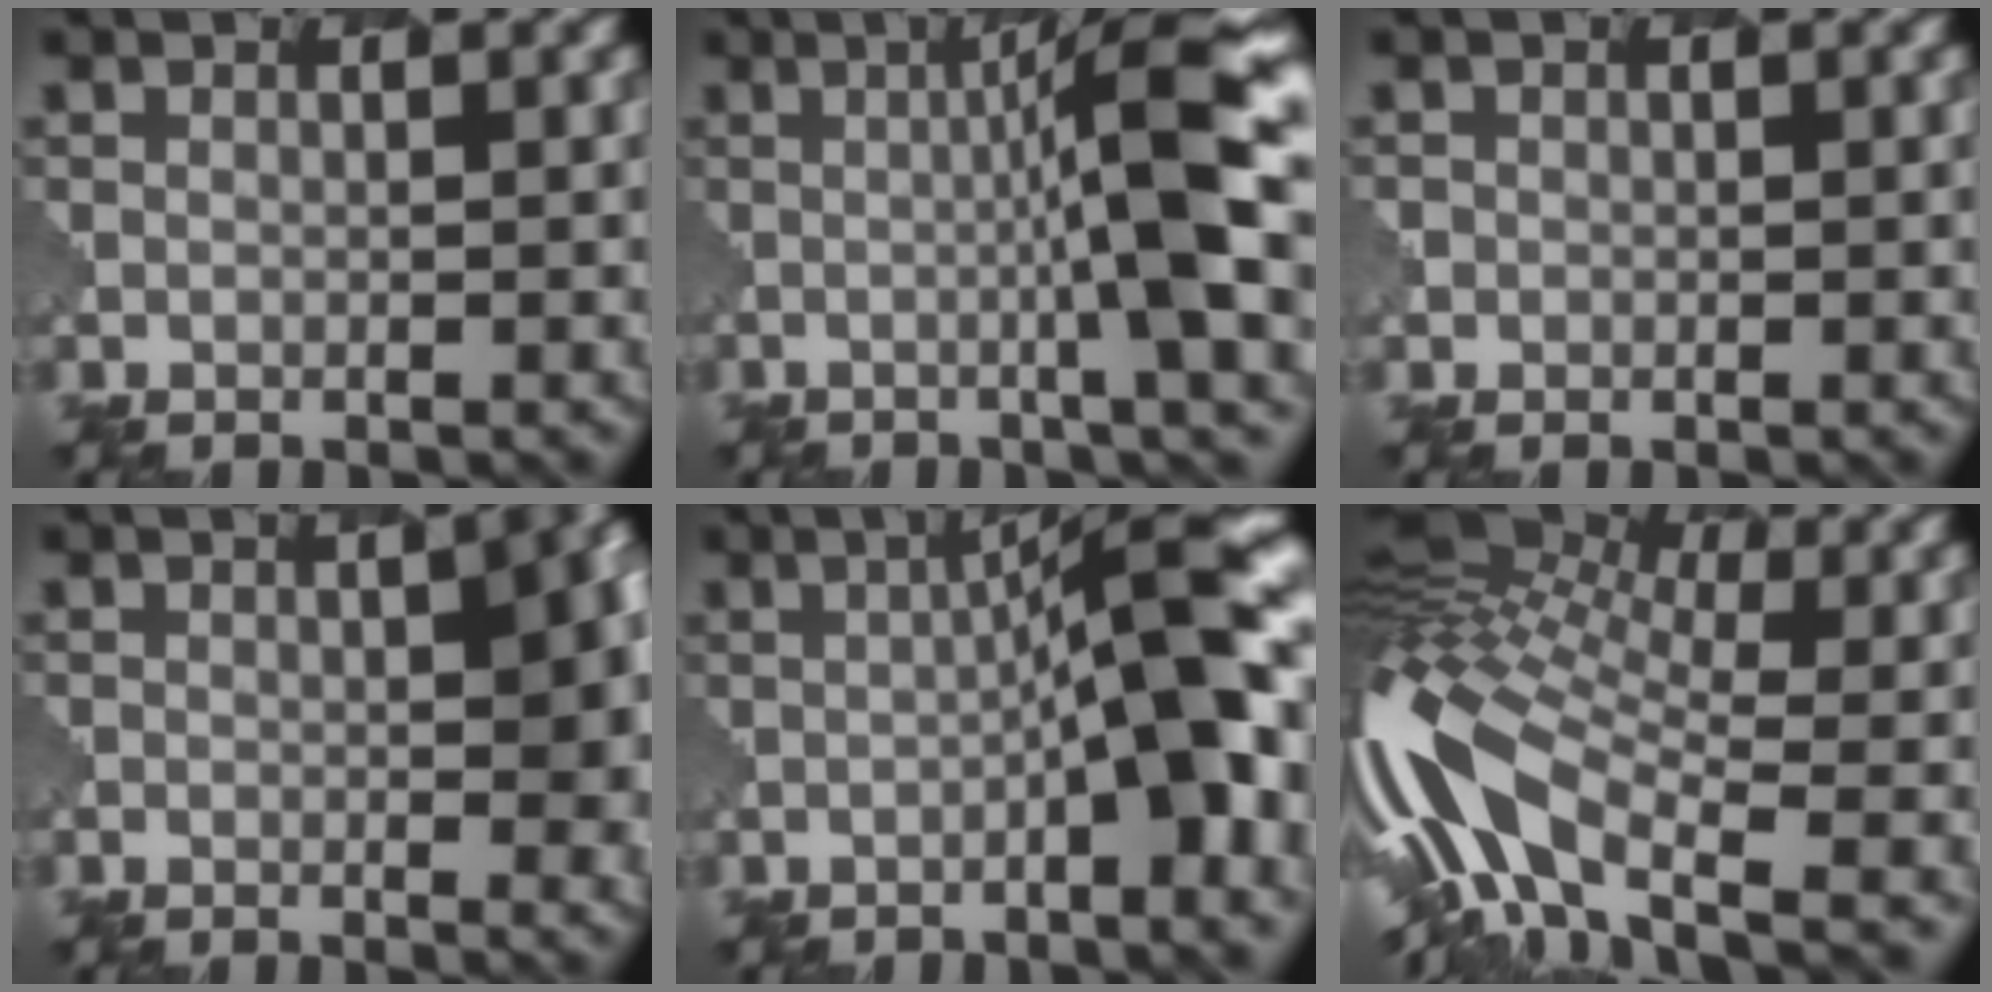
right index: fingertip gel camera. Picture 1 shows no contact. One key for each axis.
{"total": 13.3, "fx": -0.4, "fy": 2.4, "fz": 13.0, "tx": -0.148, "ty": 0.009, "tz": 0.001}
{"total": 1.1, "fx": -0.2, "fy": 1.0, "fz": -0.1, "tx": 0.005, "ty": -0.003, "tz": -0.004}
{"total": 9.1, "fx": -0.1, "fy": 3.2, "fz": 8.5, "tx": -0.064, "ty": 0.007, "tz": -0.009}
{"total": 9.2, "fx": -1.6, "fy": 1.4, "fz": 9.0, "tx": -0.111, "ty": 0.018, "tz": -0.031}
{"total": 13.6, "fx": -3.1, "fy": 7.3, "fz": 11.1, "tx": -0.253, "ty": 0.010, "tz": -0.069}